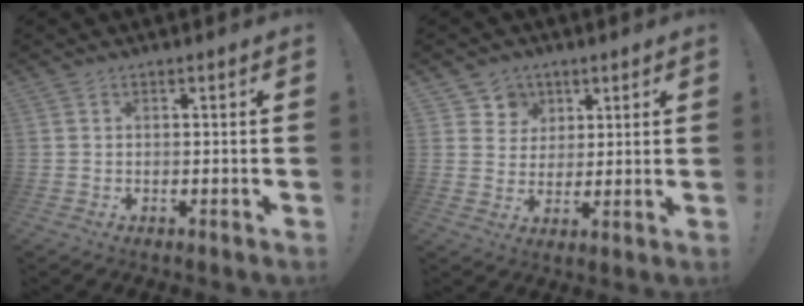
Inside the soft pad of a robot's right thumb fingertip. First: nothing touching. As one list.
[{"total": 6.8, "force": [3.1, 5.9, 0.7], "torque": [-0.013, -0.028, 0.062]}]